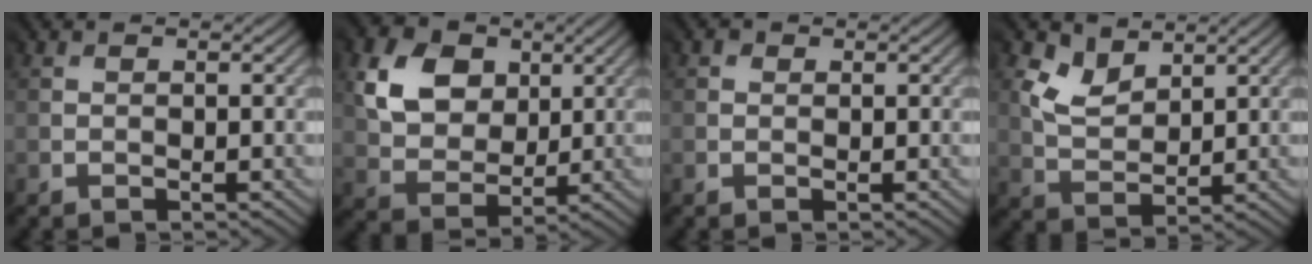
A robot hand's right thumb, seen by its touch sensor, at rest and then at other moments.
{"total": 8.5, "force": [3.7, 6.5, 4.1], "torque": [-0.109, 0.010, 0.056]}
{"total": 0.7, "force": [0.3, 0.6, -0.4], "torque": [0.011, -0.003, 0.003]}
{"total": 4.4, "force": [3.4, 2.4, 1.4], "torque": [-0.047, -0.007, 0.066]}